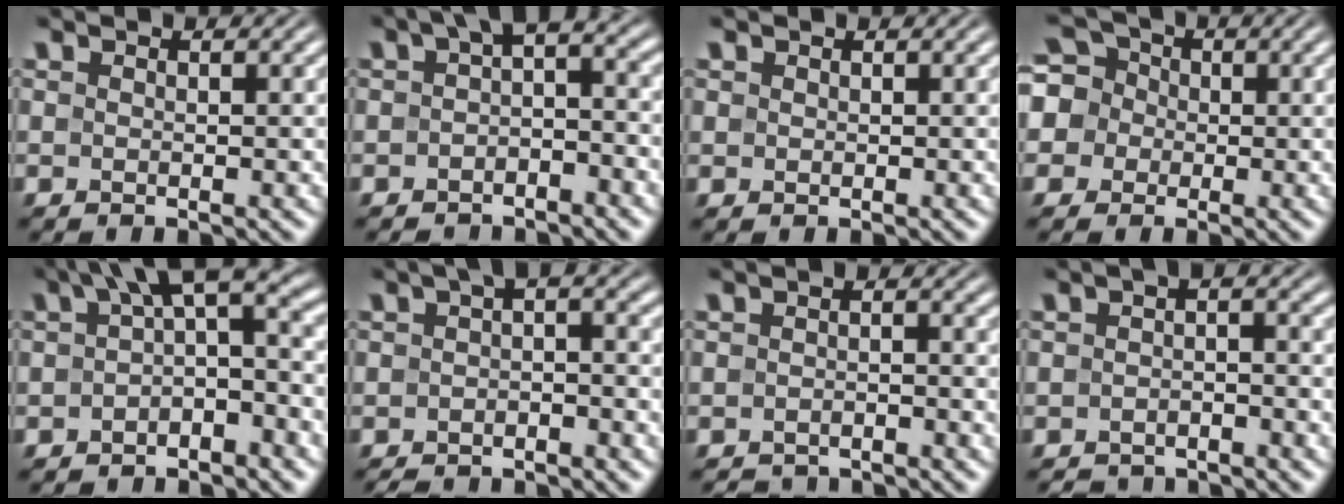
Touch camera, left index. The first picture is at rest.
{"total": 3.7, "force": [-0.9, 2.0, 3.0], "torque": [-0.031, 0.012, -0.027]}
{"total": 1.2, "force": [0.5, 1.1, 0.1], "torque": [0.004, -0.002, 0.005]}
{"total": 6.7, "force": [-0.2, 6.4, 2.1], "torque": [-0.050, 0.038, -0.043]}
{"total": 6.5, "force": [0.7, 2.7, 5.9], "torque": [-0.076, 0.016, -0.004]}
{"total": 3.5, "force": [-1.8, 1.4, 2.6], "torque": [-0.036, 0.007, -0.037]}
{"total": 2.7, "force": [-2.4, 0.9, 0.8], "torque": [-0.007, -0.001, -0.043]}
{"total": 3.3, "force": [-2.4, 1.5, 1.7], "torque": [-0.017, 0.003, -0.046]}